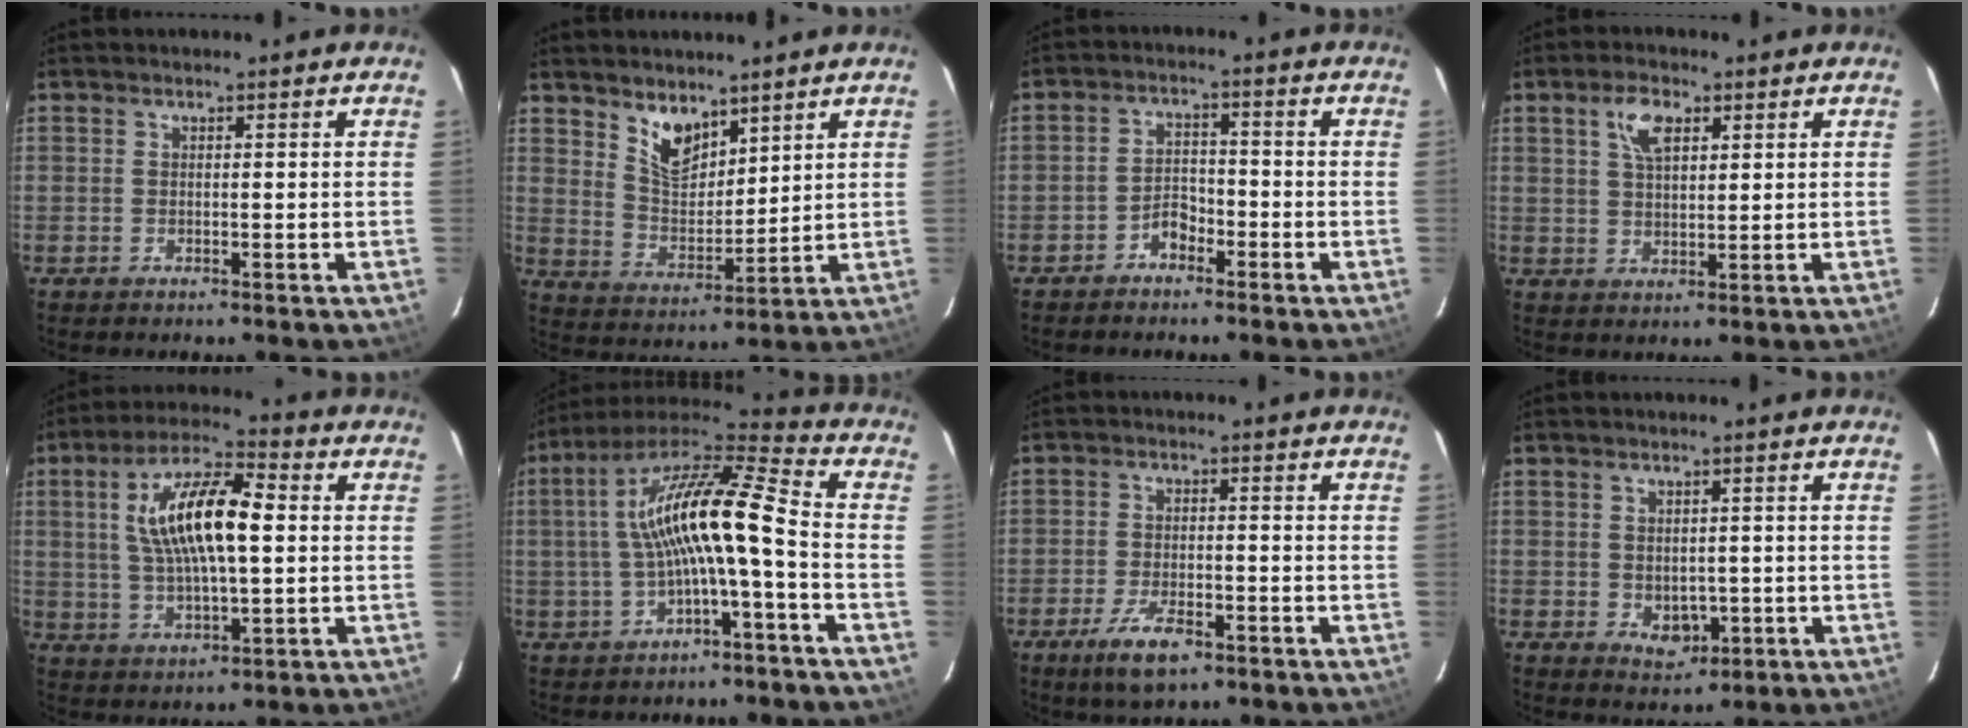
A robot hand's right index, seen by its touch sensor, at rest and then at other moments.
{"total": 7.8, "force": [5.5, 3.8, 3.9], "torque": [-0.061, 0.000, 0.110]}
{"total": 3.5, "force": [-2.7, 1.8, 1.2], "torque": [-0.031, 0.011, -0.046]}
{"total": 5.5, "force": [2.5, 2.6, 4.1], "torque": [-0.074, 0.011, 0.047]}
{"total": 14.5, "force": [2.2, 4.8, 13.5], "torque": [-0.251, 0.018, 0.040]}
{"total": 15.6, "force": [-1.4, 2.1, 15.4], "torque": [-0.287, 0.022, -0.028]}
{"total": 7.2, "force": [-4.5, 2.4, 5.1], "torque": [-0.120, -0.011, -0.079]}
{"total": 4.2, "force": [-0.8, 3.3, 2.4], "torque": [-0.041, -0.007, 0.001]}